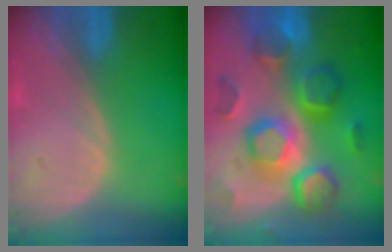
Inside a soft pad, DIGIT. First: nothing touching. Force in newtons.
{"total": 12.4, "press": 12.4, "slide": 1.1}